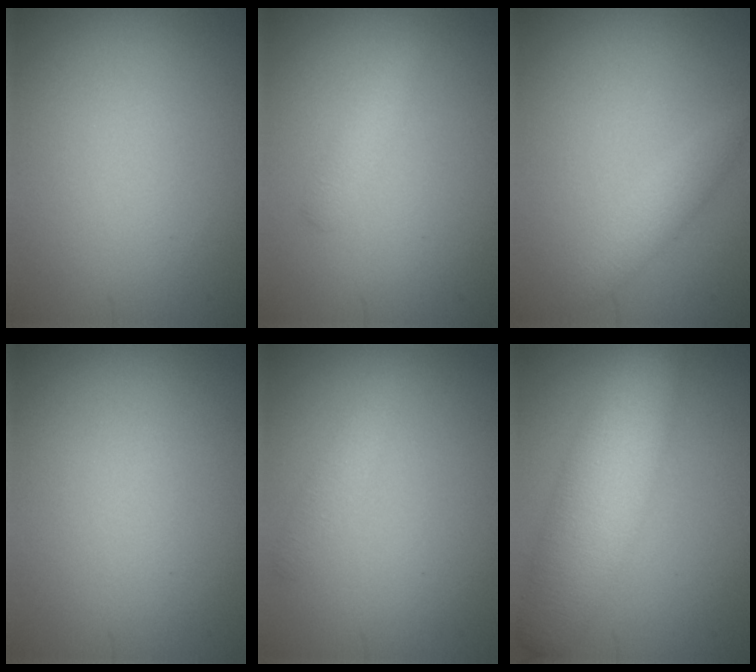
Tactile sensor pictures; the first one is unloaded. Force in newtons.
{"total": 1.3, "press": 1.3, "slide": 0.1}
{"total": 1.8, "press": 1.8, "slide": 0.1}
{"total": 0.0}
{"total": 1.6, "press": 1.6, "slide": 0.1}
{"total": 8.1, "press": 8.1, "slide": 0.3}